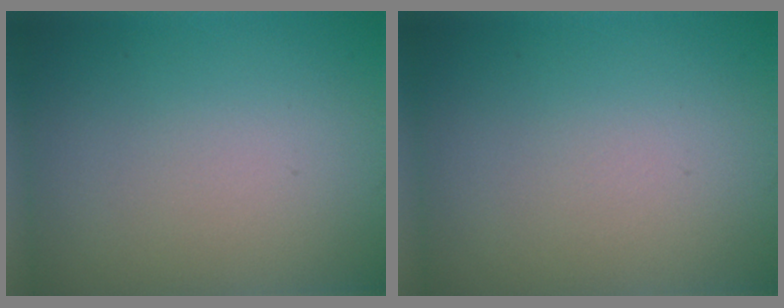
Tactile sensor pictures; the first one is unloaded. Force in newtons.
{"total": 0.0}